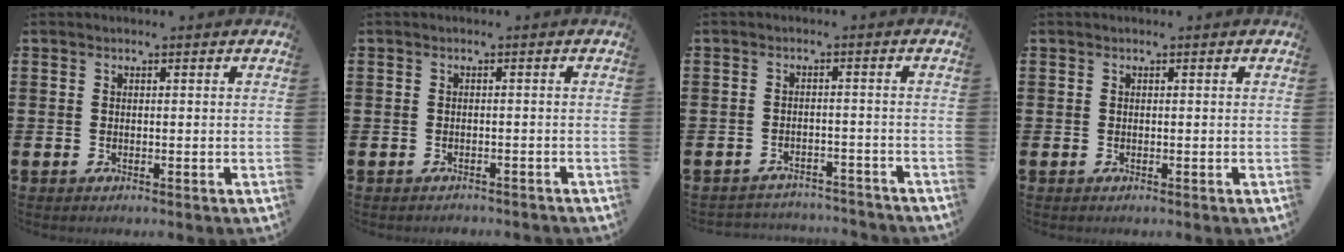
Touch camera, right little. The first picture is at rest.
{"total": 0.7, "force": [-0.7, 0.1, 0.0], "torque": [-0.001, -0.001, -0.014]}
{"total": 2.3, "force": [-2.2, 0.2, -0.2], "torque": [-0.005, 0.003, -0.050]}
{"total": 0.0}